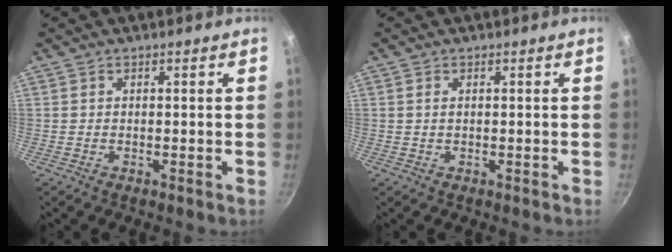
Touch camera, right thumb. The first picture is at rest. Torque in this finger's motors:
{"motor_torque": [-0.18, 0.12, -0.11, -0.08, 0.02]}